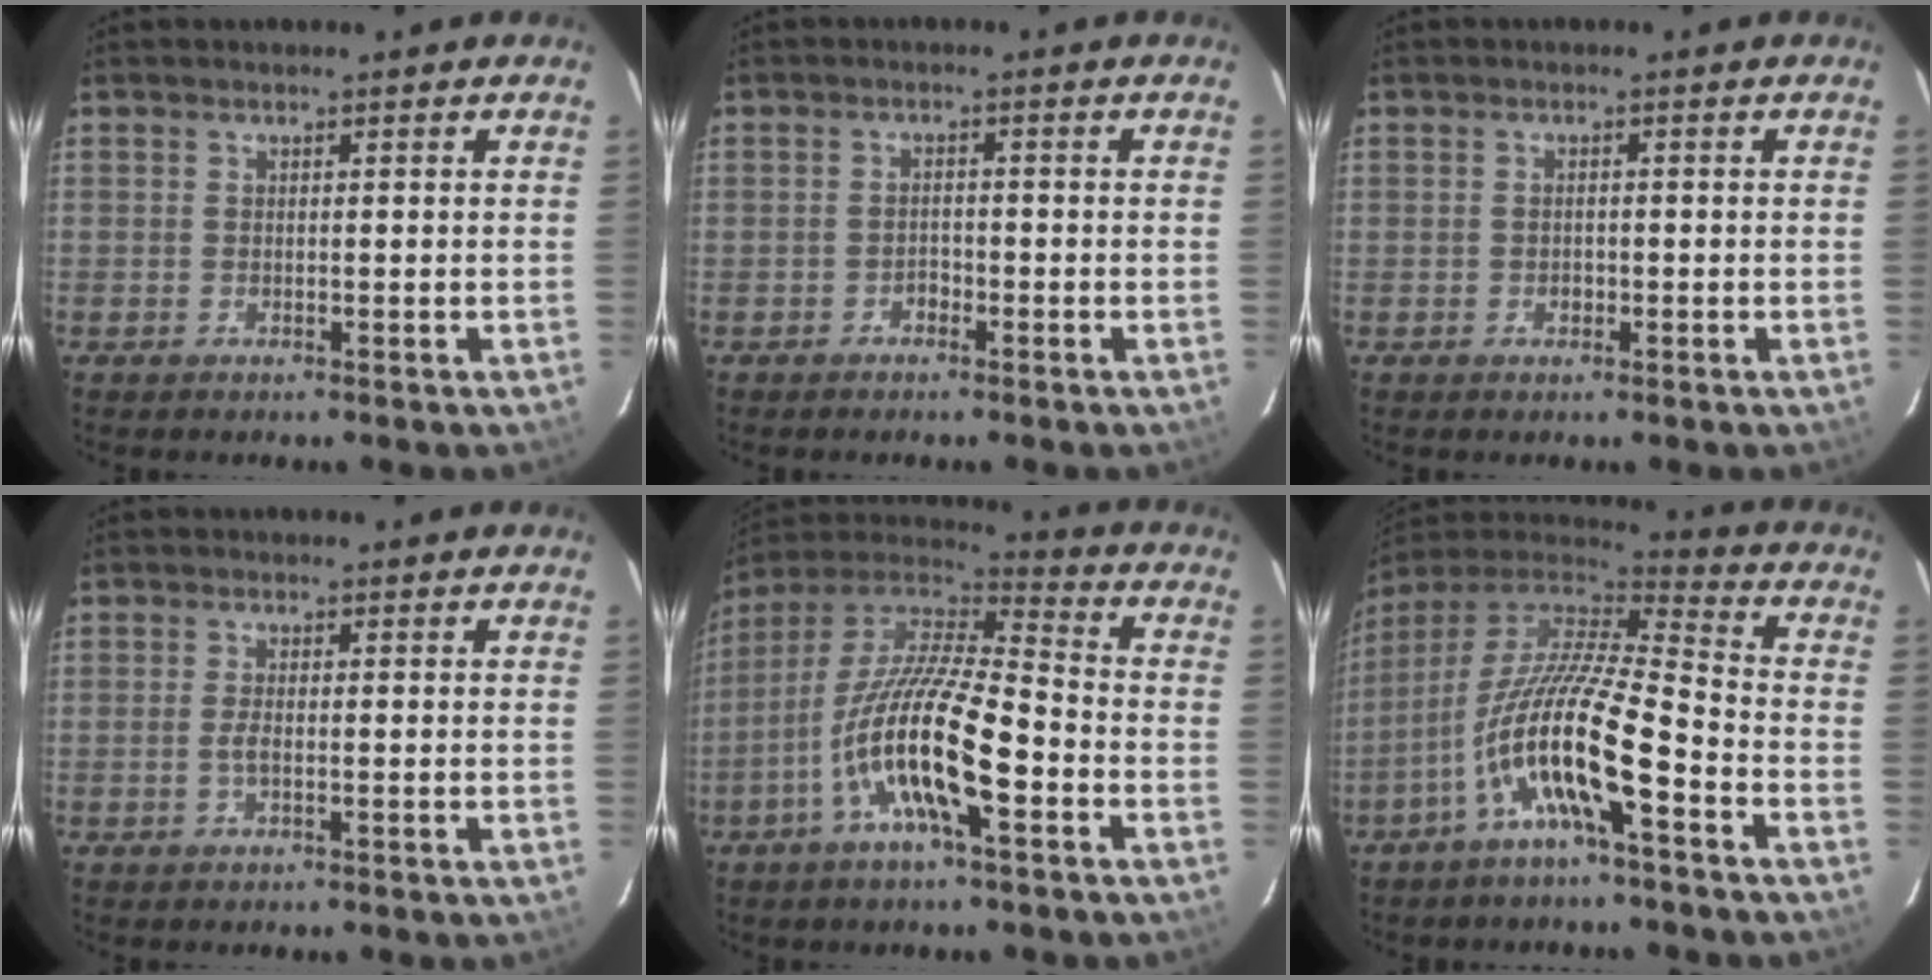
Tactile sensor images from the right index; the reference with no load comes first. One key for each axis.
{"total": 1.5, "fx": -1.1, "fy": 0.9, "fz": 0.4, "tx": -0.008, "ty": 0.004, "tz": -0.019}
{"total": 1.1, "fx": -0.2, "fy": 1.0, "fz": 0.5, "tx": -0.008, "ty": 0.002, "tz": -0.003}
{"total": 1.8, "fx": -0.5, "fy": 0.5, "fz": 1.6, "tx": -0.035, "ty": -0.001, "tz": -0.010}
{"total": 17.4, "fx": -6.7, "fy": 4.0, "fz": 15.5, "tx": -0.291, "ty": -0.017, "tz": -0.134}
{"total": 16.2, "fx": -6.9, "fy": 2.7, "fz": 14.4, "tx": -0.258, "ty": -0.016, "tz": -0.135}